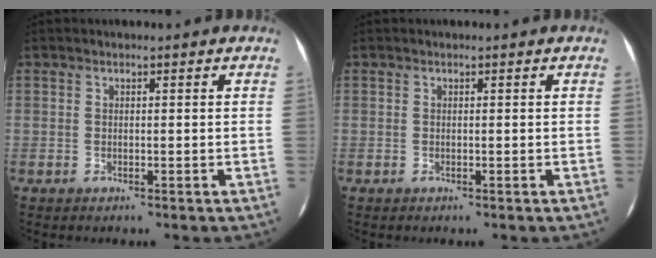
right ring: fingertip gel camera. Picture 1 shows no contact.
{"total": 0.0}